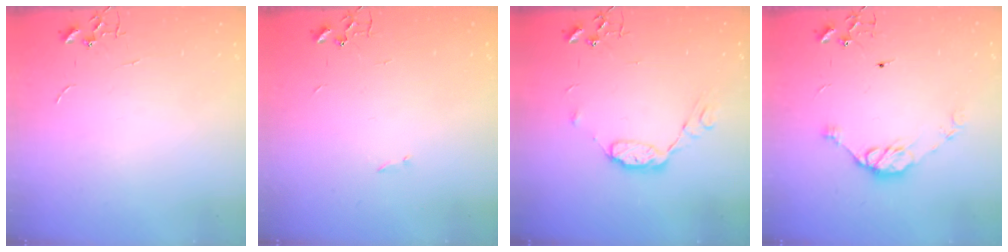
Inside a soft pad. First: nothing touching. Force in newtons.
{"total": 0.8, "press": 0.8, "slide": 0.2}
{"total": 9.1, "press": 9.1, "slide": 0.6}
{"total": 9.8, "press": 9.7, "slide": 1.2}